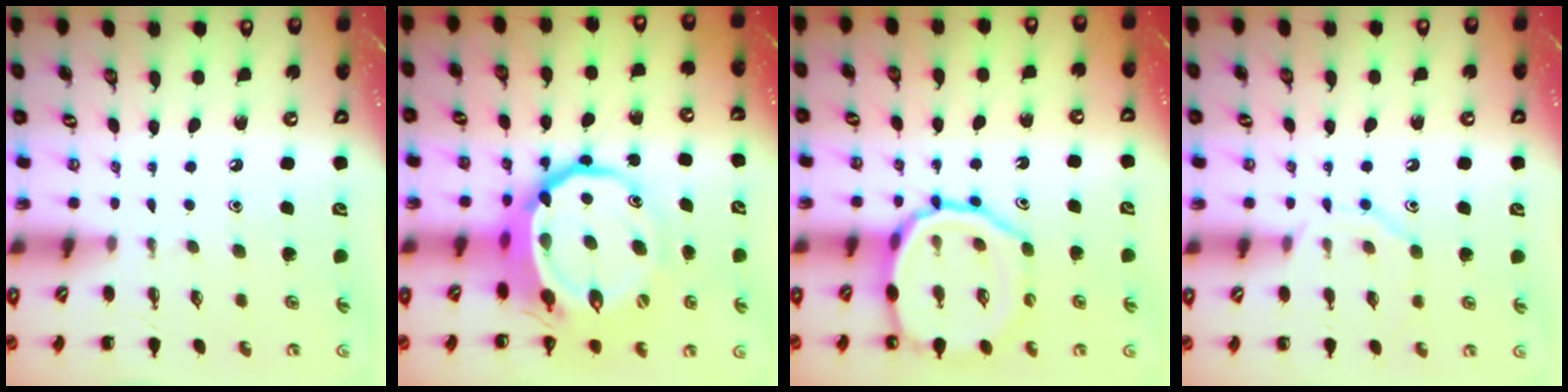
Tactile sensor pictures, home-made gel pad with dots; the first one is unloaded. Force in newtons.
{"total": 13.8, "press": 13.5, "slide": 2.9}
{"total": 16.7, "press": 16.6, "slide": 2.0}
{"total": 8.8, "press": 8.8, "slide": 0.7}